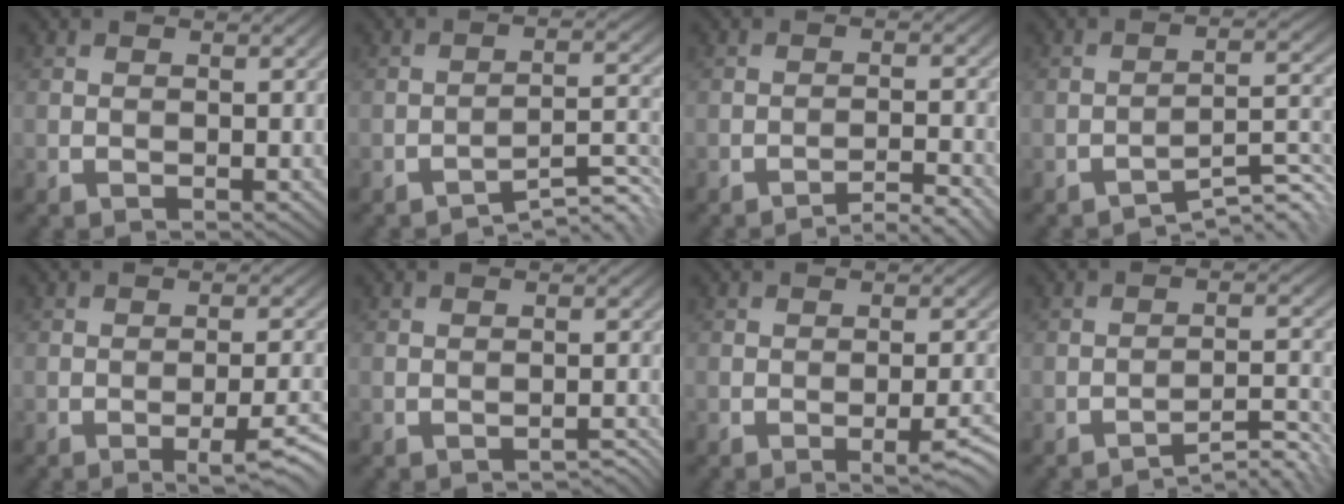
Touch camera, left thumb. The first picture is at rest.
{"total": 3.7, "force": [-3.4, -0.2, 1.5], "torque": [-0.014, 0.013, -0.052]}
{"total": 2.8, "force": [-2.6, -0.7, 1.0], "torque": [-0.013, 0.011, -0.041]}
{"total": 4.0, "force": [-3.6, 0.0, 1.7], "torque": [-0.014, 0.009, -0.054]}
{"total": 4.6, "force": [-2.4, 0.6, 3.8], "torque": [-0.055, 0.003, -0.029]}
{"total": 1.6, "force": [-1.6, -0.1, 0.0], "torque": [0.007, 0.005, -0.021]}
{"total": 3.7, "force": [-1.8, 0.7, 3.1], "torque": [-0.043, 0.002, -0.023]}
{"total": 3.9, "force": [-3.7, -0.4, 1.3], "torque": [-0.014, 0.013, -0.052]}